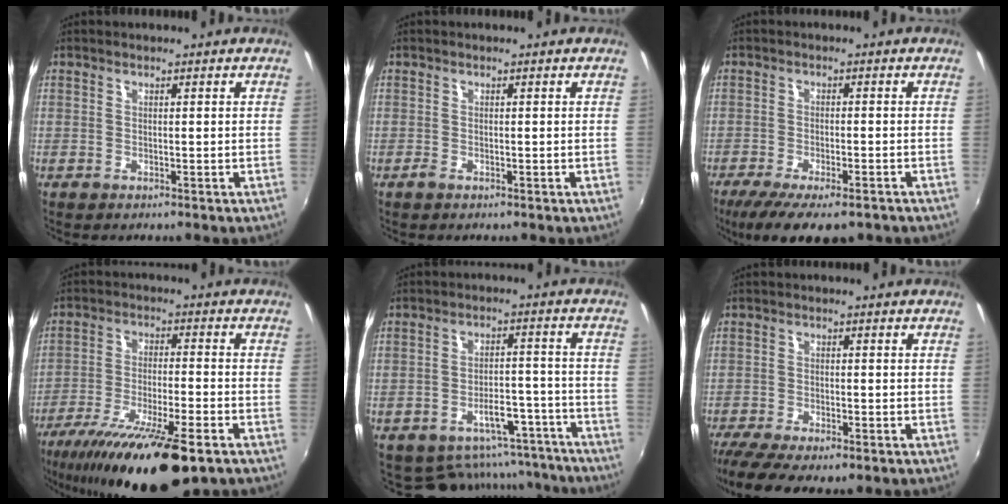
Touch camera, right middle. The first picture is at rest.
{"total": 0.7, "force": [-0.6, 0.2, 0.4], "torque": [-0.008, -0.003, -0.013]}
{"total": 12.0, "force": [-8.9, 3.4, 7.2], "torque": [-0.157, -0.045, -0.144]}
{"total": 19.6, "force": [-13.8, 3.6, 13.5], "torque": [-0.256, -0.049, -0.226]}
{"total": 15.1, "force": [-13.1, 6.3, 3.9], "torque": [-0.065, 0.040, -0.155]}
{"total": 9.4, "force": [-7.1, 2.4, 5.6], "torque": [-0.131, -0.044, -0.121]}